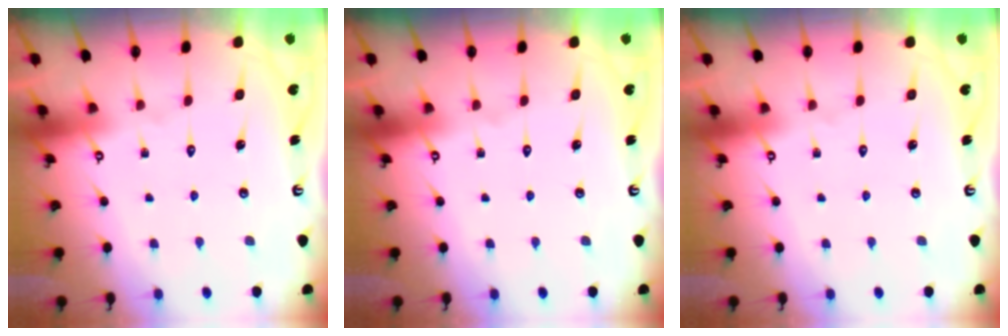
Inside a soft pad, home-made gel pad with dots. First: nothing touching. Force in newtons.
{"total": 0.0}
{"total": 0.0}